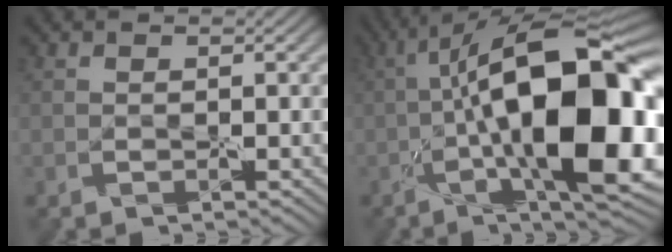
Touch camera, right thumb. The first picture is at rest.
{"total": 17.0, "force": [-1.0, 6.0, 15.9], "torque": [-0.237, 0.028, -0.026]}